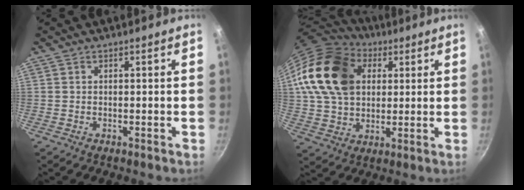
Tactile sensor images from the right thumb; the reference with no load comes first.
{"total": 21.5, "force": [6.4, 15.5, 13.4], "torque": [-0.226, 0.006, 0.113]}